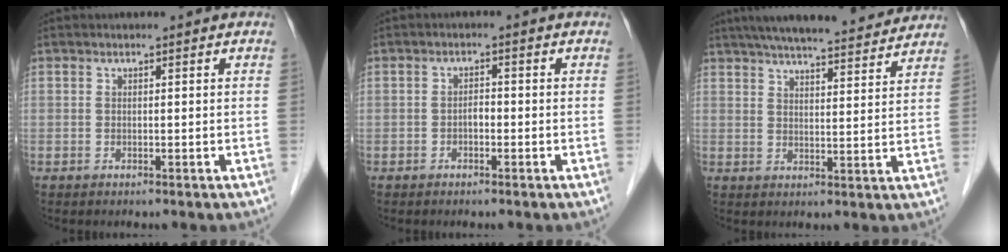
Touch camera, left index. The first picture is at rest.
{"total": 1.4, "force": [-0.6, 0.7, 1.1], "torque": [-0.015, 0.005, -0.011]}
{"total": 19.0, "force": [16.9, 2.5, 8.2], "torque": [-0.129, 0.029, 0.234]}